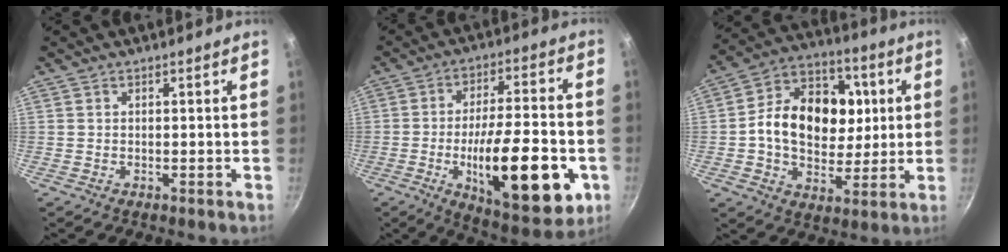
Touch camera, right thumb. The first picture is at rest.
{"total": 23.0, "force": [-6.4, 8.2, 20.4], "torque": [-0.283, 0.014, -0.088]}
{"total": 18.7, "force": [2.0, 14.0, 12.1], "torque": [-0.162, 0.015, 0.022]}